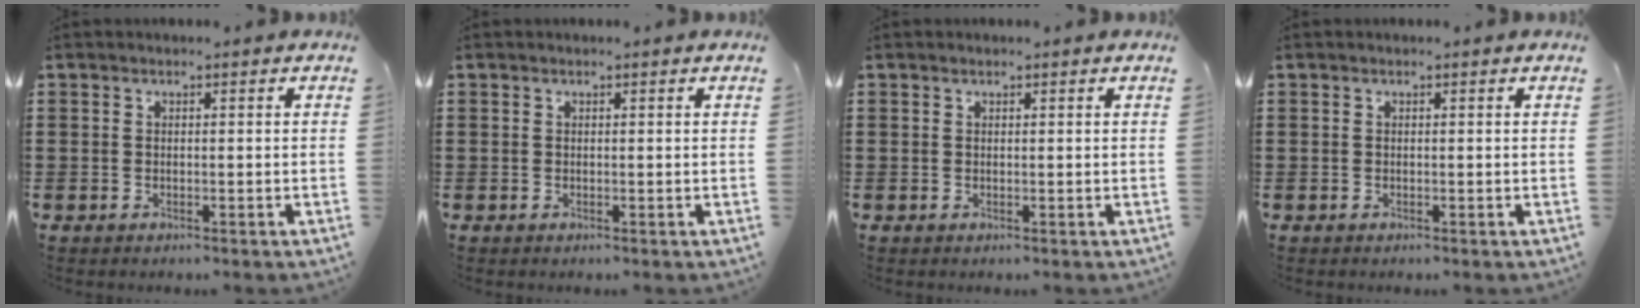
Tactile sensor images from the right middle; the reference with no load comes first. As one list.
[{"total": 0.0}, {"total": 0.0}, {"total": 0.0}]